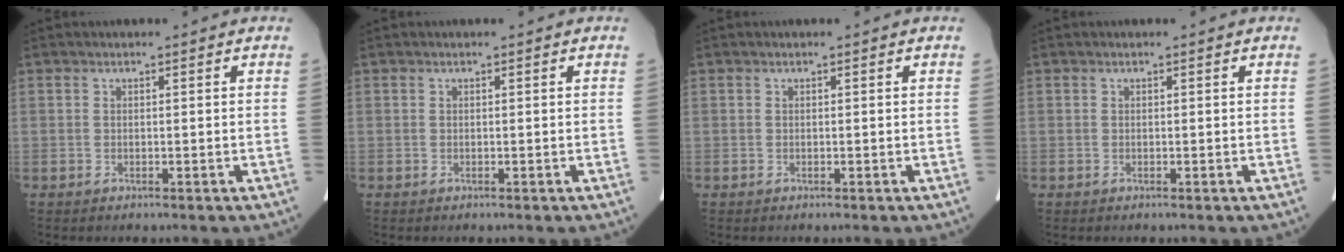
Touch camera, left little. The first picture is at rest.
{"total": 0.0}
{"total": 0.0}
{"total": 0.0}